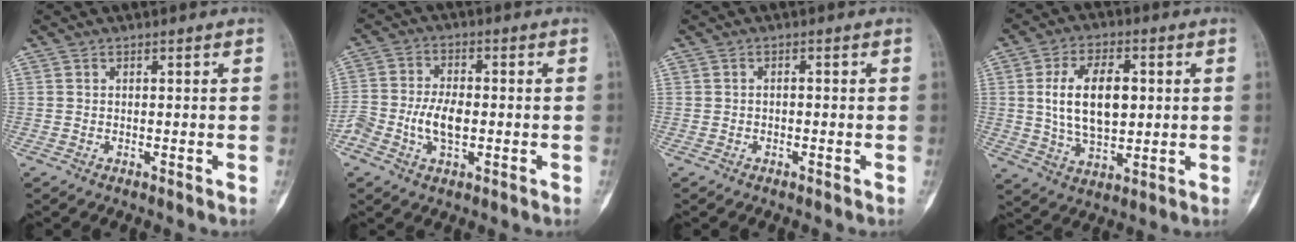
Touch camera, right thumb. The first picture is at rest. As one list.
[{"total": 7.8, "force": [-1.6, 4.2, 6.3], "torque": [-0.130, 0.015, -0.032]}, {"total": 0.7, "force": [-0.3, 0.5, 0.4], "torque": [-0.002, 0.003, -0.008]}, {"total": 13.3, "force": [1.8, 7.5, 10.9], "torque": [-0.176, -0.001, 0.035]}]